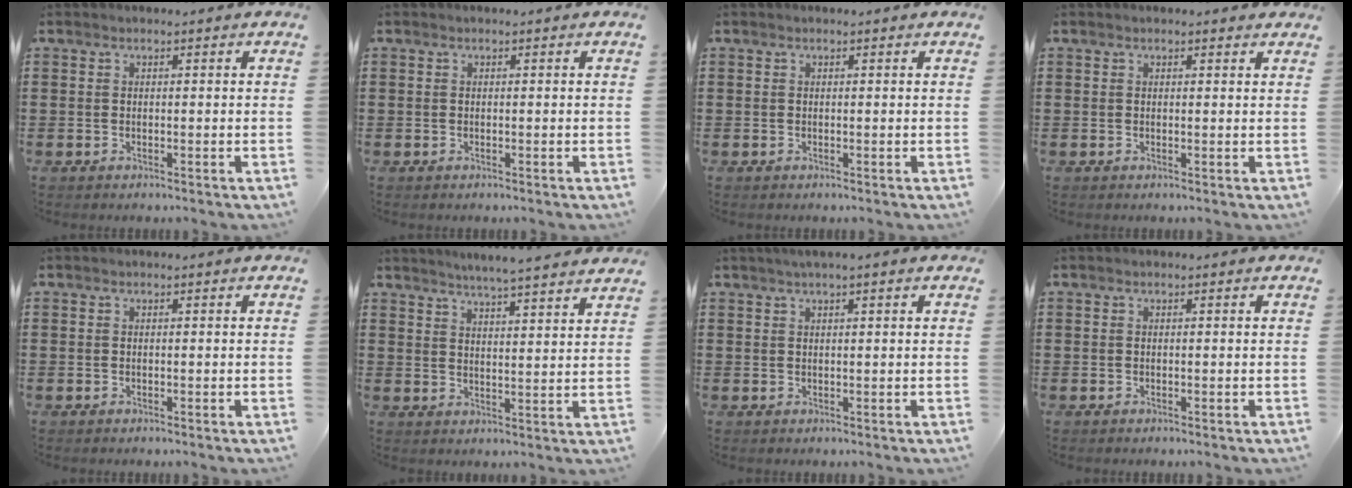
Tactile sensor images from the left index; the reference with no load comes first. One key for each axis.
{"total": 0.0}
{"total": 0.0}
{"total": 0.6, "fx": 0.5, "fy": 0.2, "fz": 0.3, "tx": -0.009, "ty": 0.001, "tz": 0.009}
{"total": 0.0}
{"total": 4.2, "fx": 4.1, "fy": -0.9, "fz": 0.6, "tx": -0.028, "ty": -0.023, "tz": 0.070}
{"total": 1.4, "fx": 0.9, "fy": -0.1, "fz": 1.1, "tx": -0.020, "ty": 0.001, "tz": 0.016}
{"total": 0.0}